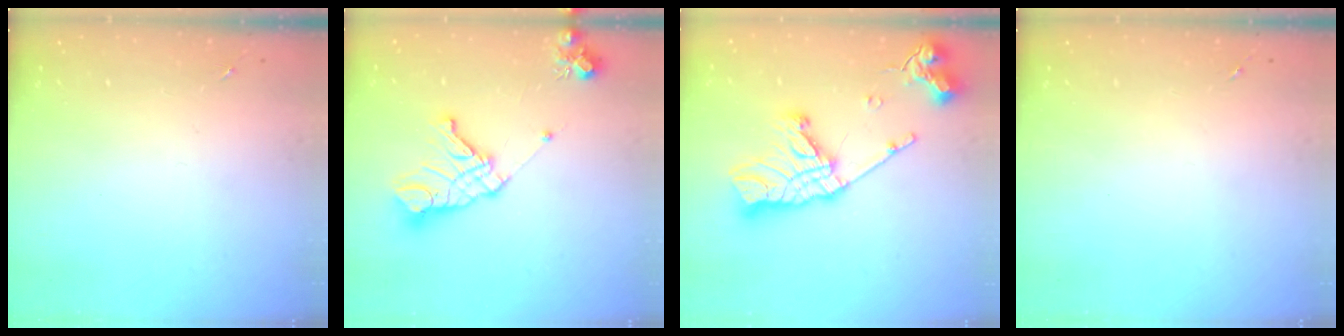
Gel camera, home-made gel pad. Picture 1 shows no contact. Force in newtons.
{"total": 15.8, "press": 15.7, "slide": 1.7}
{"total": 20.7, "press": 20.6, "slide": 1.9}
{"total": 0.0}